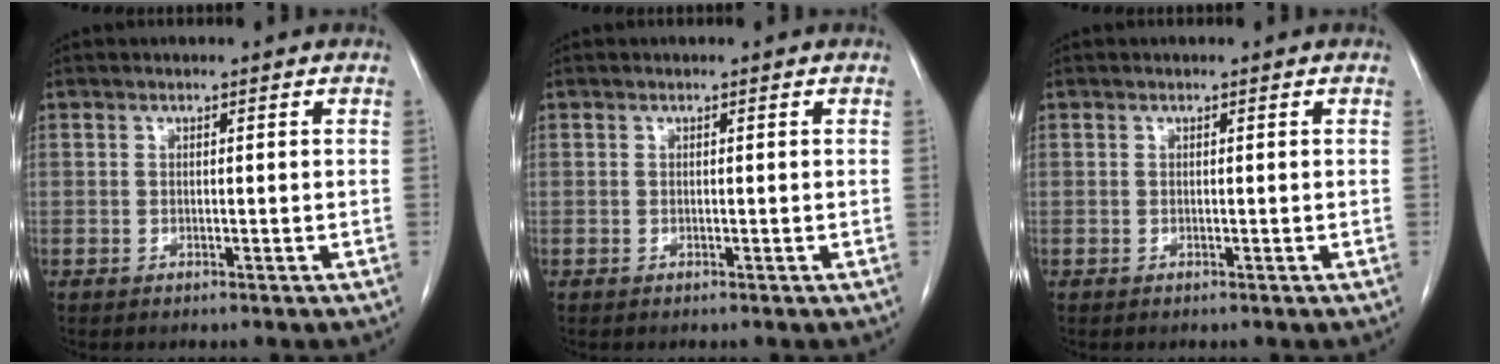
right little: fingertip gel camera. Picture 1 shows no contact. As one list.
[{"total": 0.0}, {"total": 0.0}]